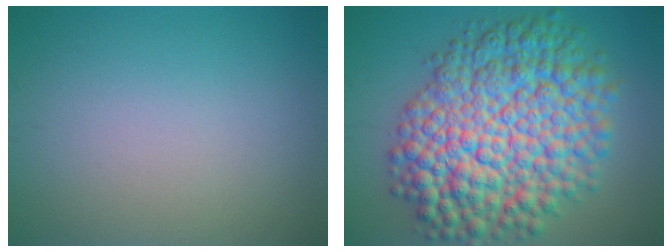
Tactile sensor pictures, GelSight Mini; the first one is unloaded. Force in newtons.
{"total": 13.9, "press": 13.9, "slide": 0.3}